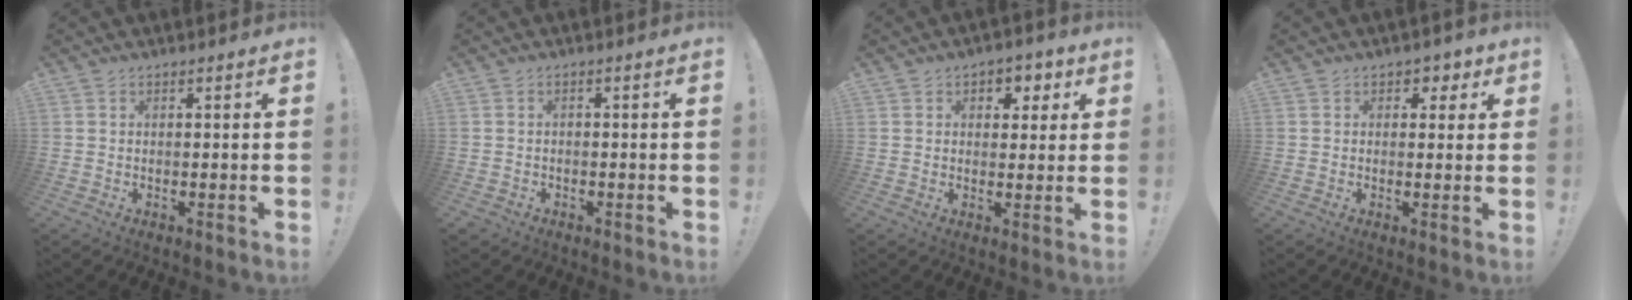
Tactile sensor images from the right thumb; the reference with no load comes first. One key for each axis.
{"total": 1.3, "fx": -0.8, "fy": 1.0, "fz": 0.3, "tx": -0.012, "ty": 0.004, "tz": -0.013}
{"total": 4.6, "fx": 1.7, "fy": 4.0, "fz": 1.6, "tx": -0.010, "ty": -0.011, "tz": 0.027}
{"total": 3.3, "fx": 1.3, "fy": 2.8, "fz": 1.2, "tx": -0.003, "ty": -0.006, "tz": 0.019}